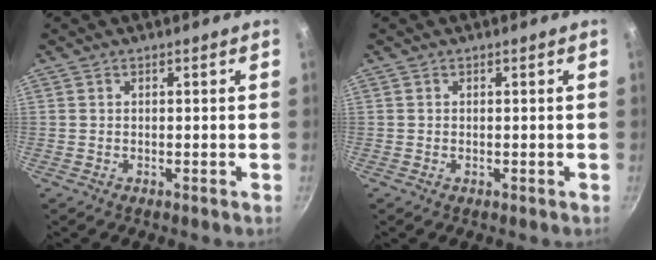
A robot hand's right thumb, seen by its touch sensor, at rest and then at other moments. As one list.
[{"total": 0.0}]